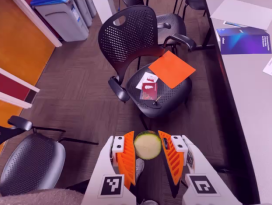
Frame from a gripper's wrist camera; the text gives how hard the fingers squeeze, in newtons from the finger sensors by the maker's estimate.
{"total": 14.2, "left": 15.0, "right": 13.4}